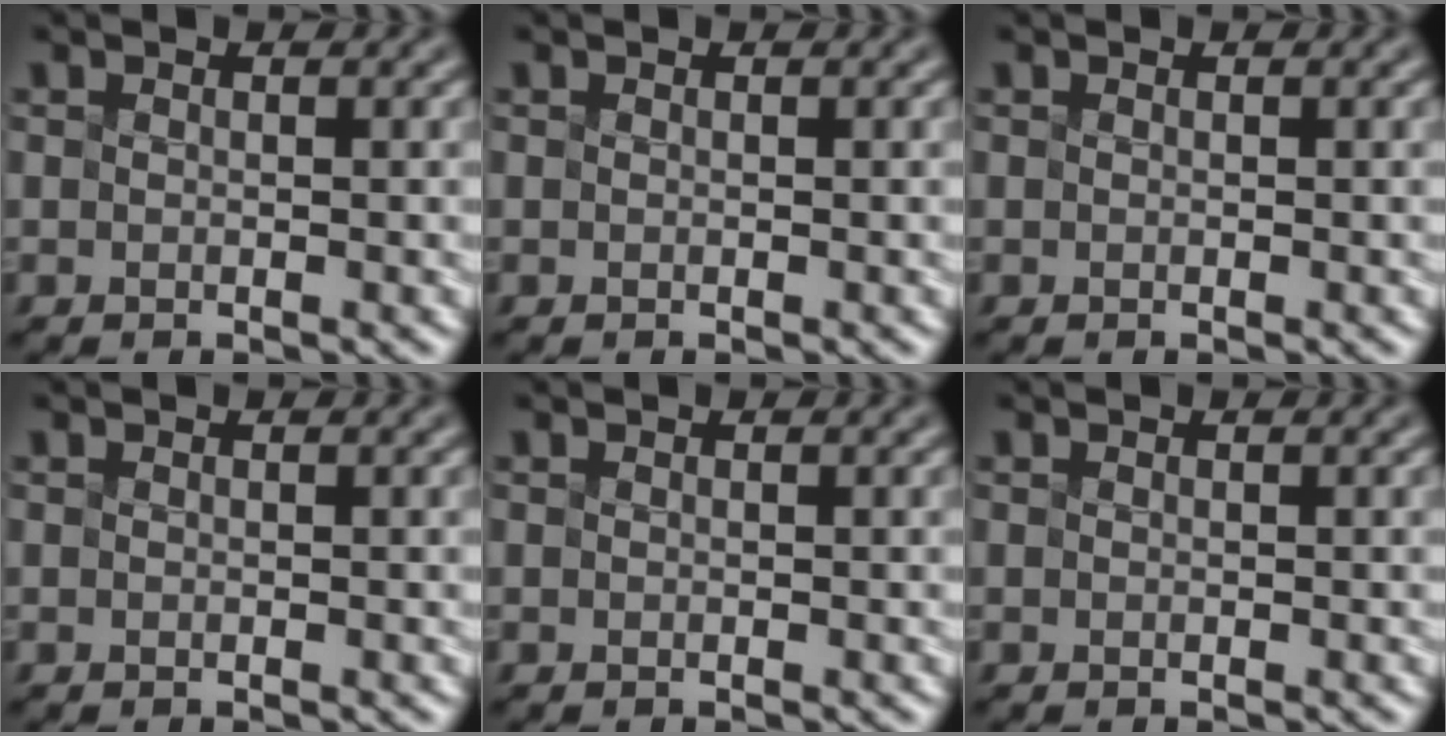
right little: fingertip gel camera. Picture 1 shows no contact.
{"total": 0.0}
{"total": 0.0}
{"total": 0.0}
{"total": 0.0}
{"total": 0.0}